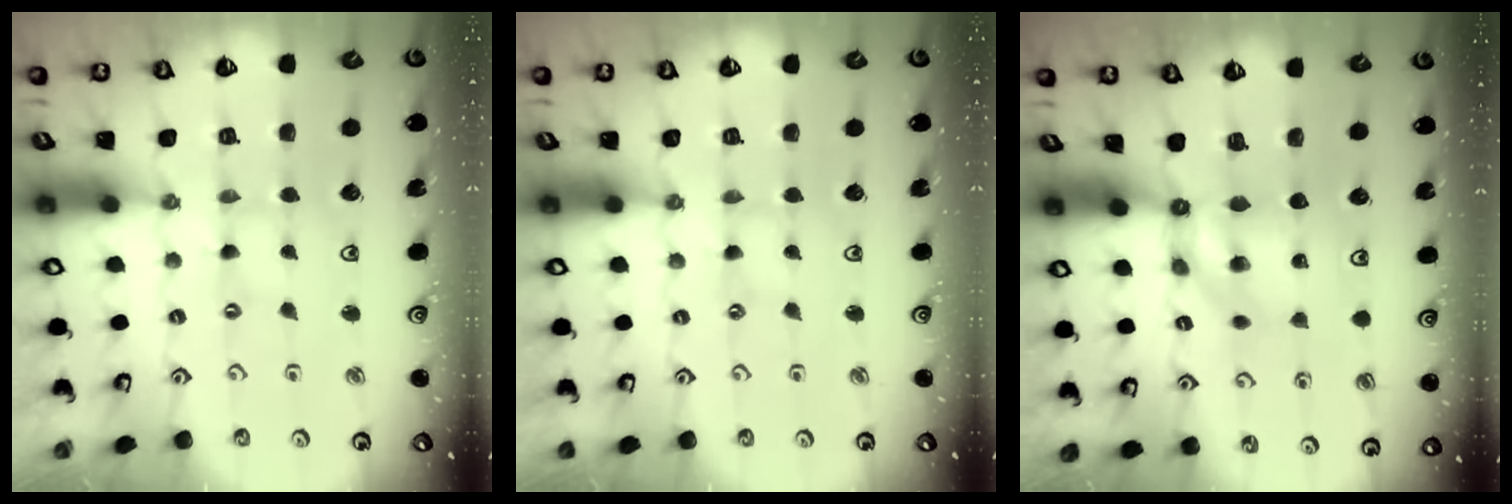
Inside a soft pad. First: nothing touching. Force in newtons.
{"total": 0.0}
{"total": 6.1, "press": 6.1, "slide": 0.2}